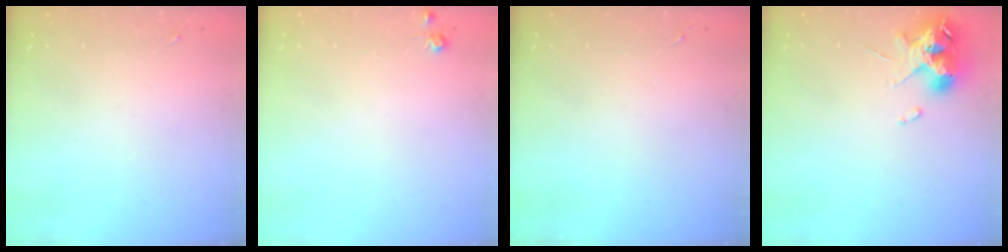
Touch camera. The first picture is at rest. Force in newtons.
{"total": 5.4, "press": 5.3, "slide": 0.7}
{"total": 0.0}
{"total": 10.8, "press": 10.7, "slide": 1.7}